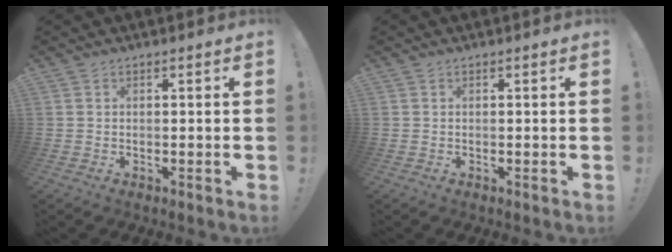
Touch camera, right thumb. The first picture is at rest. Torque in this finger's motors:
{"motor_torque": [0.02, 0.00, 0.02, 0.00, 0.03]}